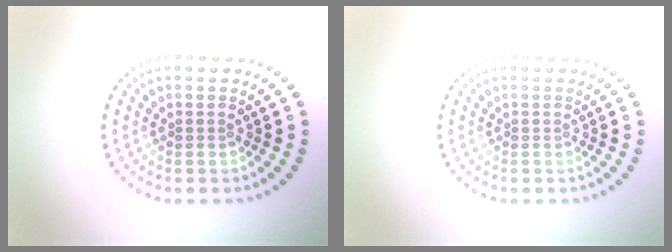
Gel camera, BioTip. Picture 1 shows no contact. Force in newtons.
{"total": 0.0}